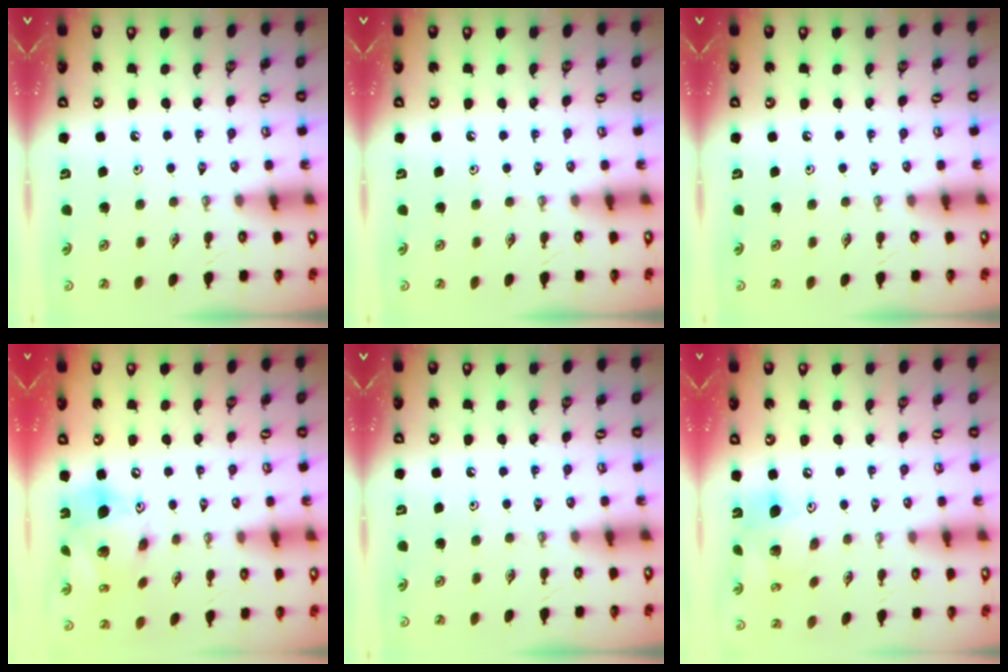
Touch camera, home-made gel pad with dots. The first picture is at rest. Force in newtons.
{"total": 0.0}
{"total": 0.0}
{"total": 16.5, "press": 16.3, "slide": 3.1}
{"total": 0.0}
{"total": 12.6, "press": 12.5, "slide": 2.2}